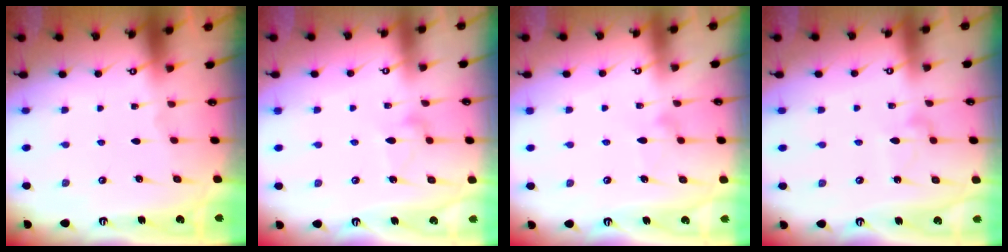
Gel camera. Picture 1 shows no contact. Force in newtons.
{"total": 8.6, "press": 8.6, "slide": 0.4}
{"total": 8.3, "press": 8.2, "slide": 0.4}
{"total": 5.7, "press": 5.7, "slide": 0.4}